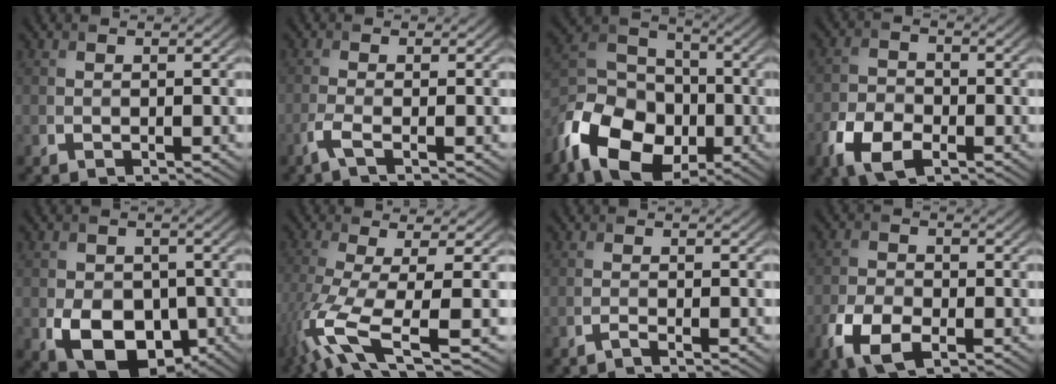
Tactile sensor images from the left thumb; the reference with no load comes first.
{"total": 2.6, "force": [-1.4, 0.3, 2.1], "torque": [-0.045, 0.002, -0.043]}
{"total": 14.3, "force": [-6.5, 9.6, 8.4], "torque": [-0.198, -0.030, -0.142]}
{"total": 6.6, "force": [-3.5, 3.8, 4.1], "torque": [-0.092, -0.010, -0.074]}
{"total": 8.9, "force": [-2.8, 6.3, 5.7], "torque": [-0.105, -0.028, -0.045]}
{"total": 9.8, "force": [-3.6, 2.3, 8.9], "torque": [-0.180, -0.008, -0.074]}
{"total": 1.1, "force": [-0.9, 0.0, 0.7], "torque": [-0.009, -0.001, -0.025]}
{"total": 6.0, "force": [-3.0, 3.3, 4.0], "torque": [-0.091, -0.011, -0.067]}